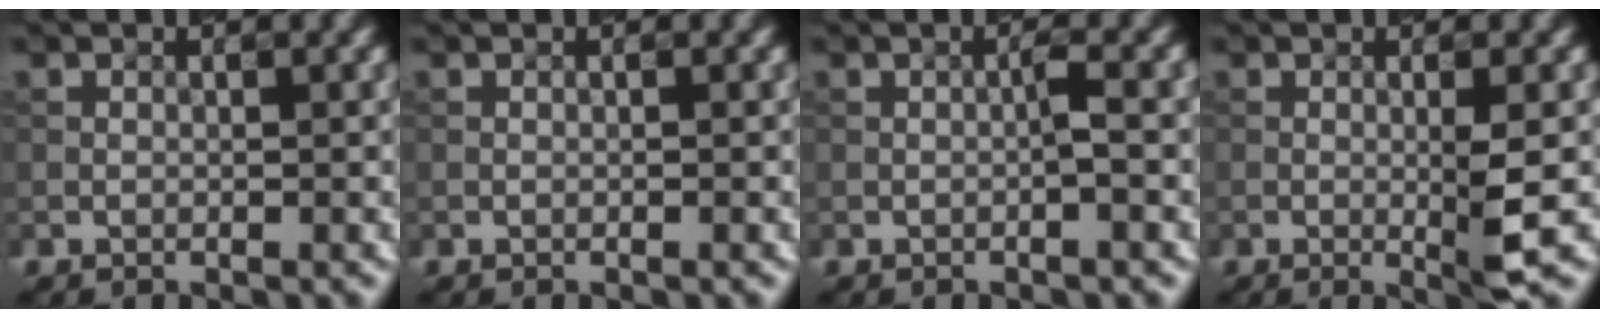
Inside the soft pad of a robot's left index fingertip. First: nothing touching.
{"total": 0.0}
{"total": 1.4, "force": [-0.2, 0.1, 1.4], "torque": [-0.021, 0.008, -0.008]}
{"total": 3.0, "force": [-0.2, 0.4, 2.9], "torque": [-0.046, -0.007, -0.005]}